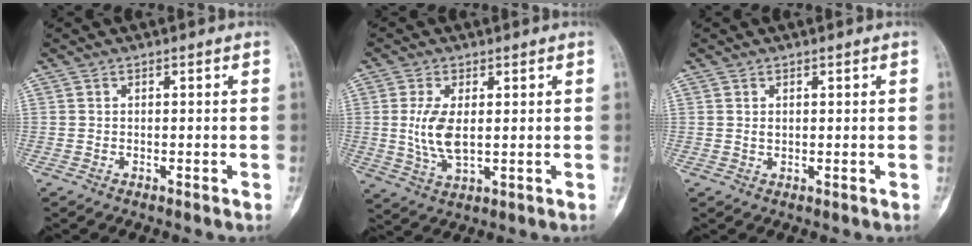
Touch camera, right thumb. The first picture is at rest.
{"total": 7.3, "force": [0.8, 3.7, 6.2], "torque": [-0.130, -0.004, 0.019]}
{"total": 1.0, "force": [0.3, 0.7, 0.7], "torque": [-0.003, 0.004, 0.006]}